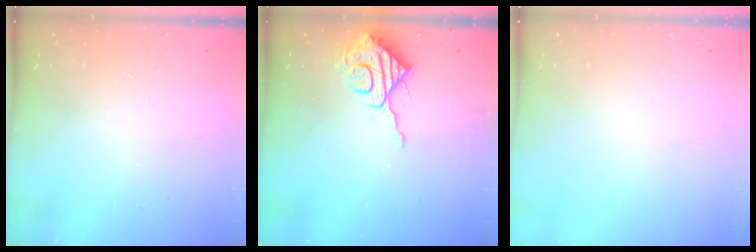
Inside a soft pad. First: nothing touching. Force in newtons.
{"total": 9.5, "press": 9.5, "slide": 0.3}
{"total": 0.0}